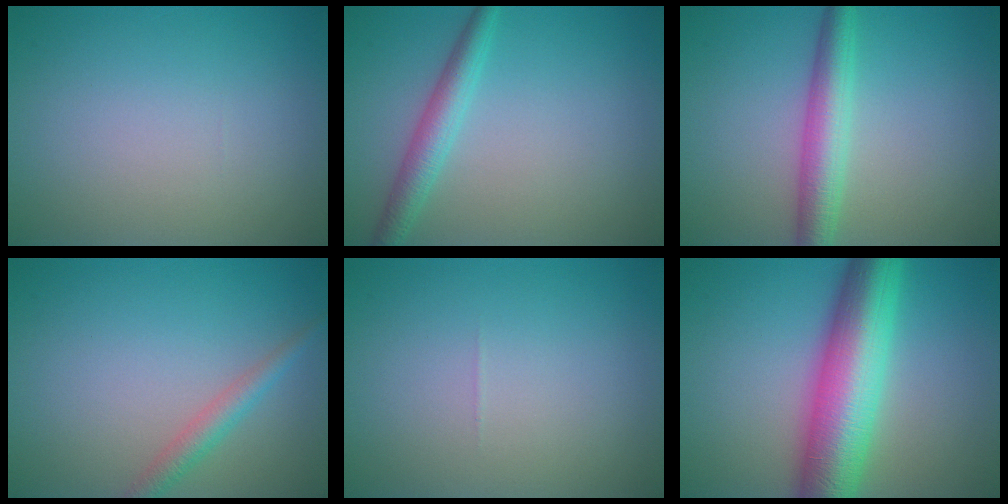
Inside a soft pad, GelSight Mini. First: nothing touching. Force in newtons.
{"total": 2.8, "press": 2.8, "slide": 0.1}
{"total": 4.3, "press": 4.3, "slide": 0.1}
{"total": 2.1, "press": 2.1, "slide": 0.0}
{"total": 0.0}
{"total": 10.4, "press": 10.4, "slide": 0.1}